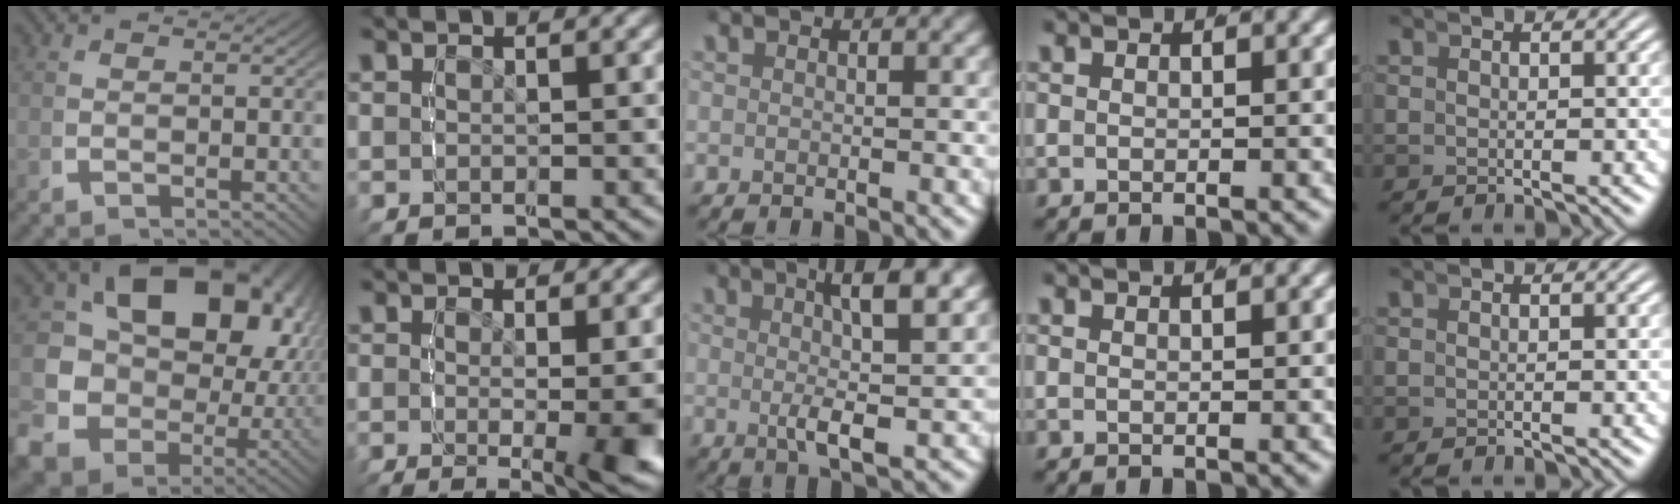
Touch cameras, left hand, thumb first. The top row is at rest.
{"thumb": {"total": 21.9, "force": [-1.4, 17.6, 13.1], "torque": [-0.267, -0.064, -0.024]}, "index": {"total": 5.0, "force": [-1.3, 0.4, 4.8], "torque": [-0.059, -0.020, -0.020]}, "middle": {"total": 5.6, "force": [1.3, 1.1, 5.3], "torque": [-0.087, -0.003, 0.026]}, "ring": {"total": 1.1, "force": [1.0, -0.4, 0.3], "torque": [0.004, 0.002, 0.015]}}